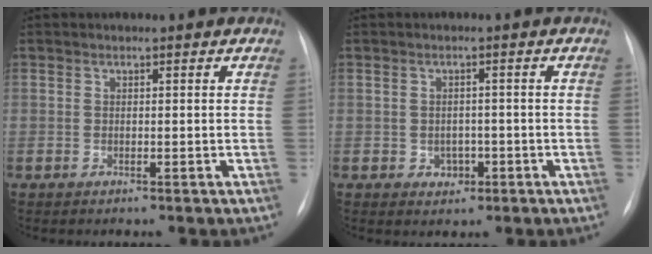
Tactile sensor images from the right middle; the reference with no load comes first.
{"total": 2.5, "force": [-0.9, 2.0, 1.1], "torque": [-0.013, 0.004, -0.005]}